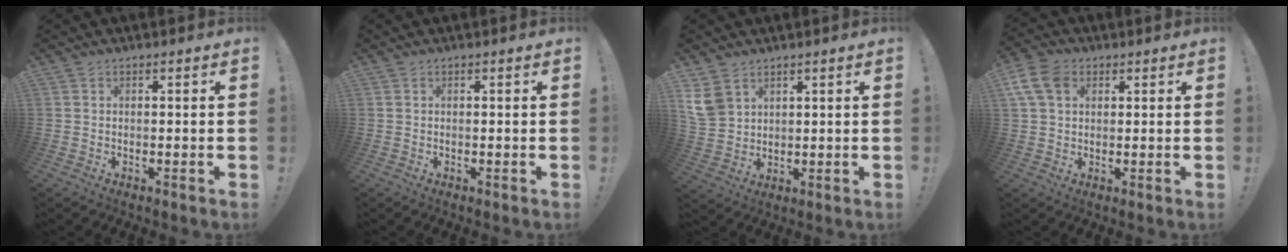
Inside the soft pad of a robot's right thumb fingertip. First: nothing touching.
{"total": 0.0}
{"total": 7.2, "force": [4.2, 4.9, 3.2], "torque": [-0.055, -0.021, 0.086]}
{"total": 9.6, "force": [3.5, 6.7, 5.9], "torque": [-0.123, -0.002, 0.068]}